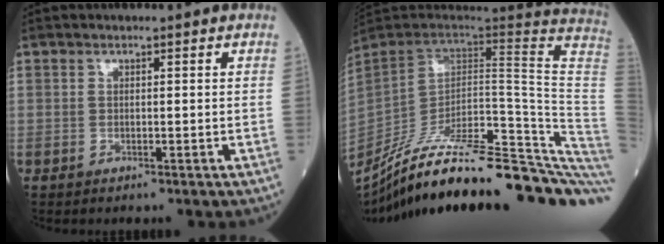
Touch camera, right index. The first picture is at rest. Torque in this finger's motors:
{"motor_torque": [-1.21, -0.92, -0.51, 0.01]}